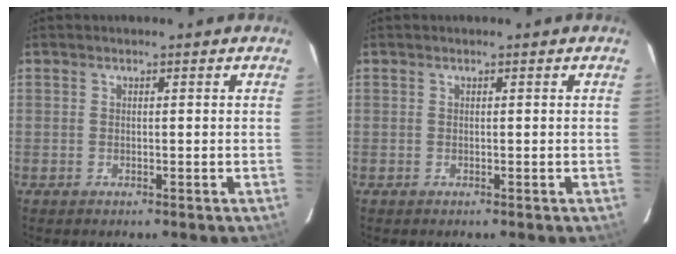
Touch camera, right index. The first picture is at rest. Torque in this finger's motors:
{"motor_torque": [0.00, 0.00, 0.02, 0.00]}